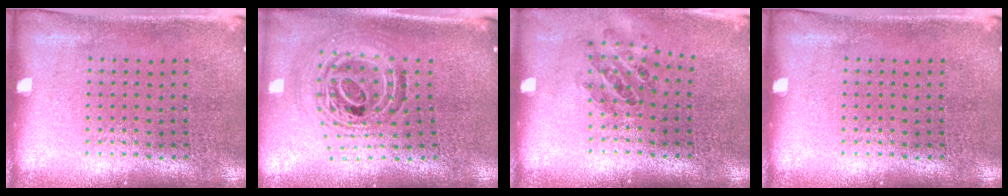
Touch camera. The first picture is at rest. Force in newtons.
{"total": 1.5, "press": 1.2, "slide": 0.8}
{"total": 0.9, "press": 0.9, "slide": 0.1}
{"total": 0.0}